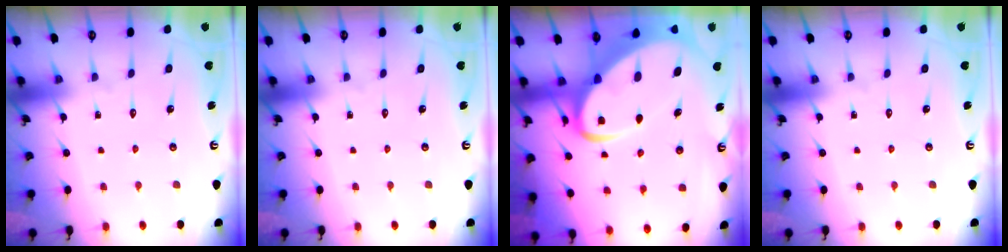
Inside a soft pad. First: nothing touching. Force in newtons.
{"total": 0.0}
{"total": 9.7, "press": 9.6, "slide": 1.1}
{"total": 0.0}